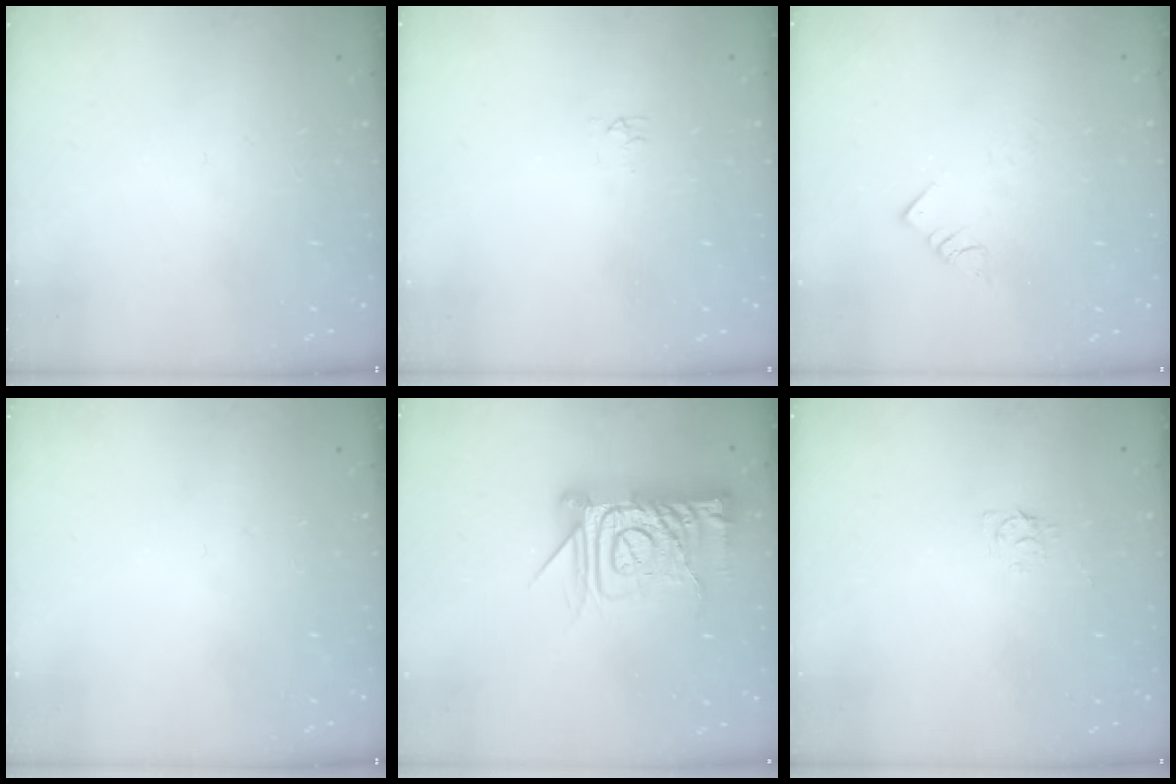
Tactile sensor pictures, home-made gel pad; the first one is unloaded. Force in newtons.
{"total": 2.9, "press": 2.9, "slide": 0.5}
{"total": 3.4, "press": 3.3, "slide": 0.4}
{"total": 0.0}
{"total": 17.6, "press": 17.5, "slide": 1.7}
{"total": 3.7, "press": 3.6, "slide": 0.4}